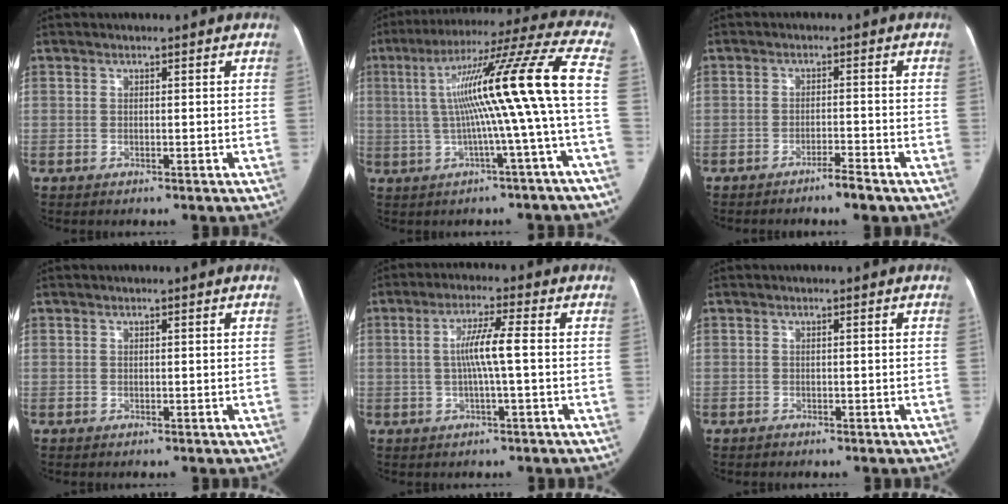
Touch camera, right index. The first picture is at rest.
{"total": 17.2, "force": [-0.6, -1.7, 17.1], "torque": [-0.268, 0.028, -0.018]}
{"total": 3.2, "force": [-2.6, 0.1, 1.8], "torque": [-0.030, 0.000, -0.043]}
{"total": 0.0}
{"total": 6.3, "force": [-0.1, 0.0, 6.3], "torque": [-0.118, 0.010, -0.003]}
{"total": 0.5, "force": [-0.3, 0.3, 0.3], "torque": [0.000, 0.002, -0.006]}